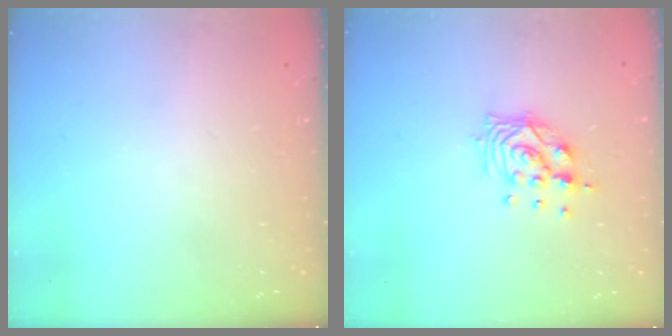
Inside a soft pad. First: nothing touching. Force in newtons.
{"total": 10.7, "press": 10.6, "slide": 1.1}